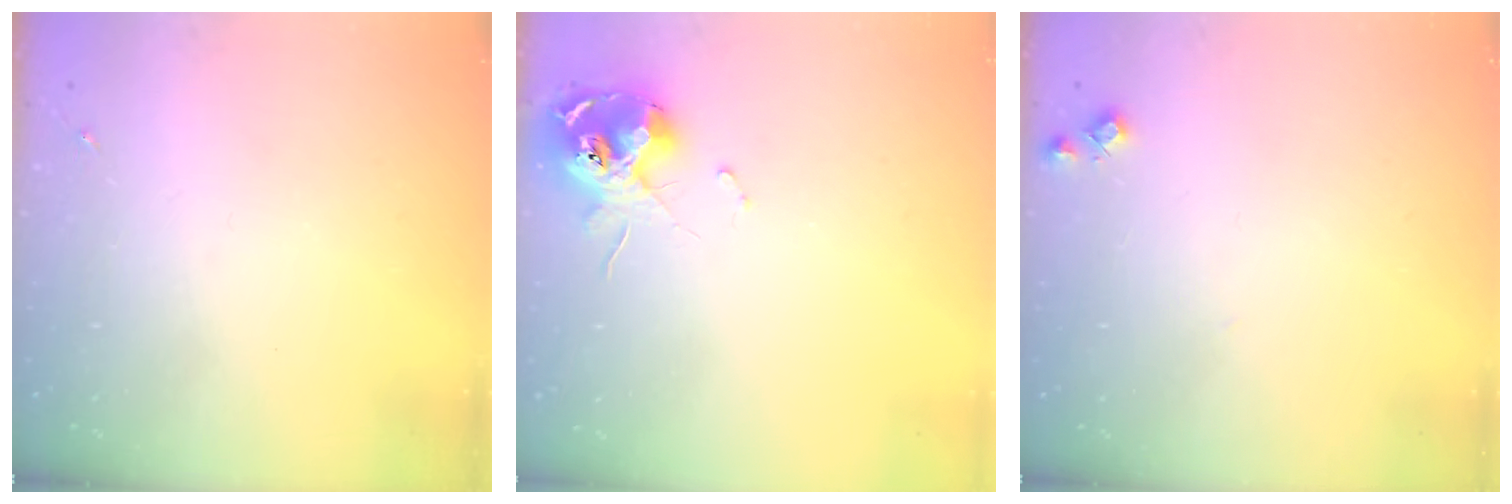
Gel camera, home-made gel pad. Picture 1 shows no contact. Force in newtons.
{"total": 12.0, "press": 11.9, "slide": 1.4}
{"total": 6.6, "press": 6.6, "slide": 0.6}